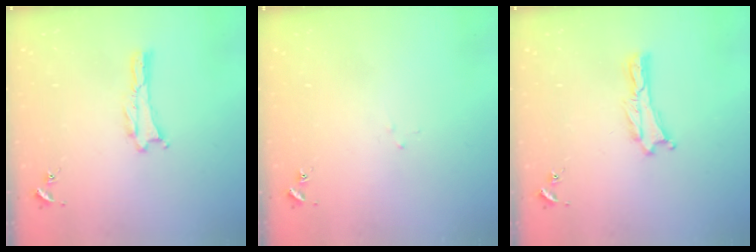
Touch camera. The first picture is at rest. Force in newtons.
{"total": 1.8, "press": 1.8, "slide": 0.1}
{"total": 0.0}